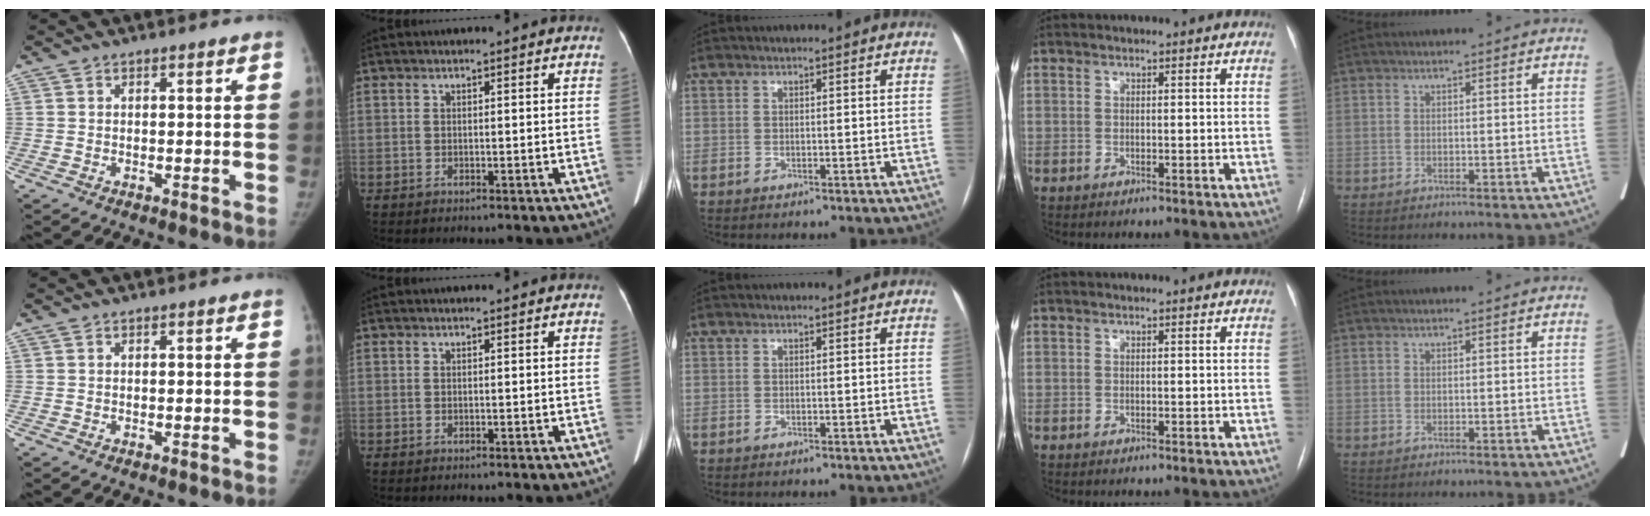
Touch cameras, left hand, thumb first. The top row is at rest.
{}